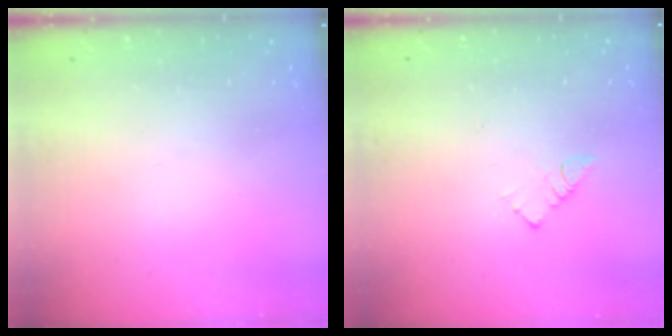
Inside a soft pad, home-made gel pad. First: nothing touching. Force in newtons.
{"total": 3.9, "press": 3.9, "slide": 0.2}